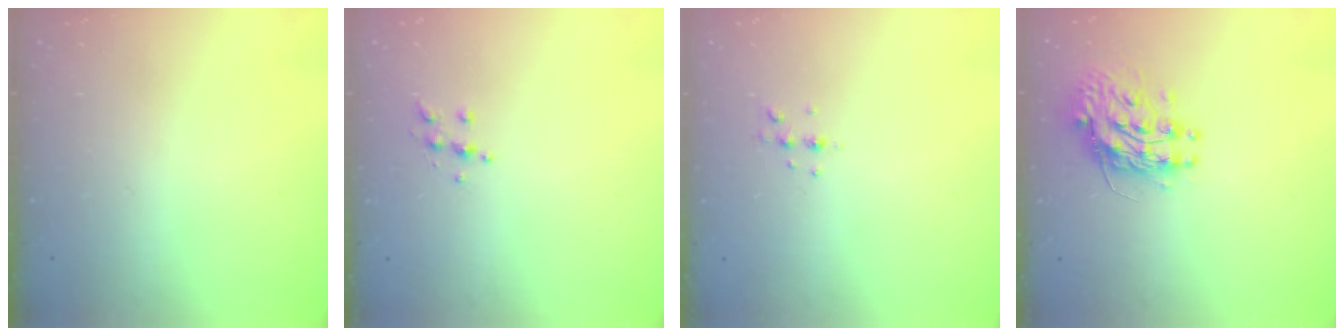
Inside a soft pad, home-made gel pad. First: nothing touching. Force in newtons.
{"total": 6.7, "press": 6.7, "slide": 0.8}
{"total": 3.7, "press": 3.6, "slide": 0.7}
{"total": 10.8, "press": 10.7, "slide": 0.9}